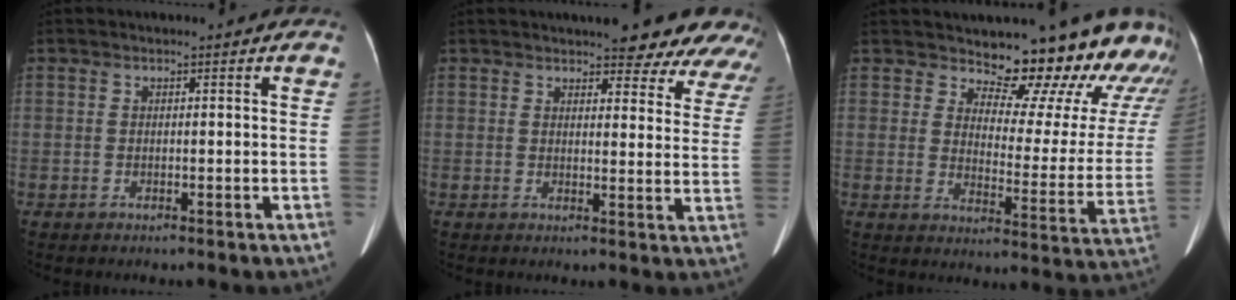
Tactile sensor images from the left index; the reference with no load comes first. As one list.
[{"total": 13.2, "force": [11.9, 3.0, 4.7], "torque": [-0.025, -0.019, 0.114]}, {"total": 18.5, "force": [17.2, 4.6, 5.2], "torque": [-0.039, -0.081, 0.186]}]